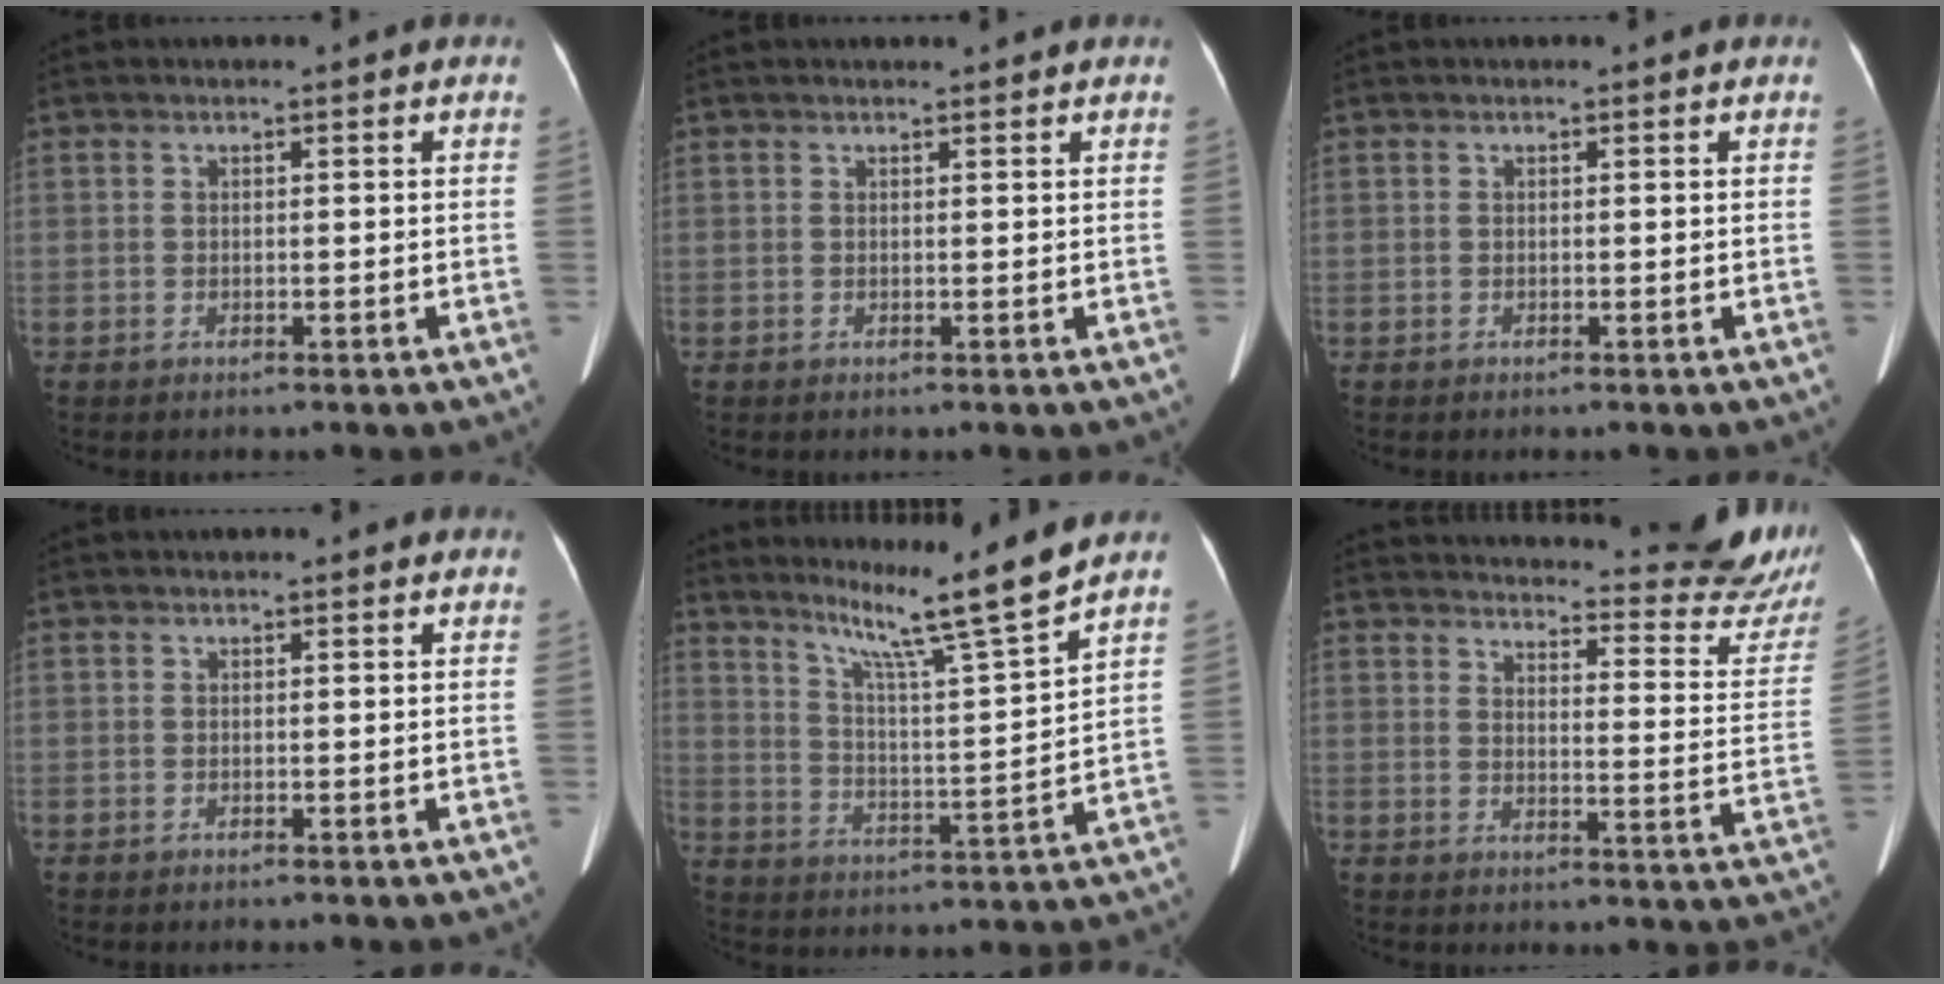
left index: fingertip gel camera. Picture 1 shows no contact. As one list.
[{"total": 2.9, "force": [2.8, 0.1, 0.9], "torque": [-0.008, 0.003, 0.031]}, {"total": 1.1, "force": [0.9, 0.2, 0.4], "torque": [-0.002, 0.002, 0.007]}, {"total": 1.7, "force": [1.5, 0.3, 0.6], "torque": [-0.005, 0.003, 0.013]}, {"total": 13.2, "force": [10.9, -2.5, 7.1], "torque": [-0.117, -0.042, 0.173]}, {"total": 25.8, "force": [24.6, 1.9, 7.7], "torque": [-0.097, -0.135, 0.274]}]